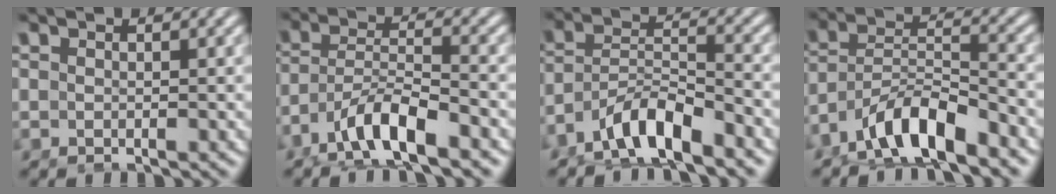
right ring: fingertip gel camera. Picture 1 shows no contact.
{"total": 4.8, "force": [-2.5, 2.3, 3.4], "torque": [-0.077, -0.024, -0.033]}
{"total": 5.5, "force": [-3.6, 2.7, 3.1], "torque": [-0.074, -0.030, -0.049]}
{"total": 6.3, "force": [-3.9, 3.5, 3.6], "torque": [-0.086, -0.032, -0.052]}